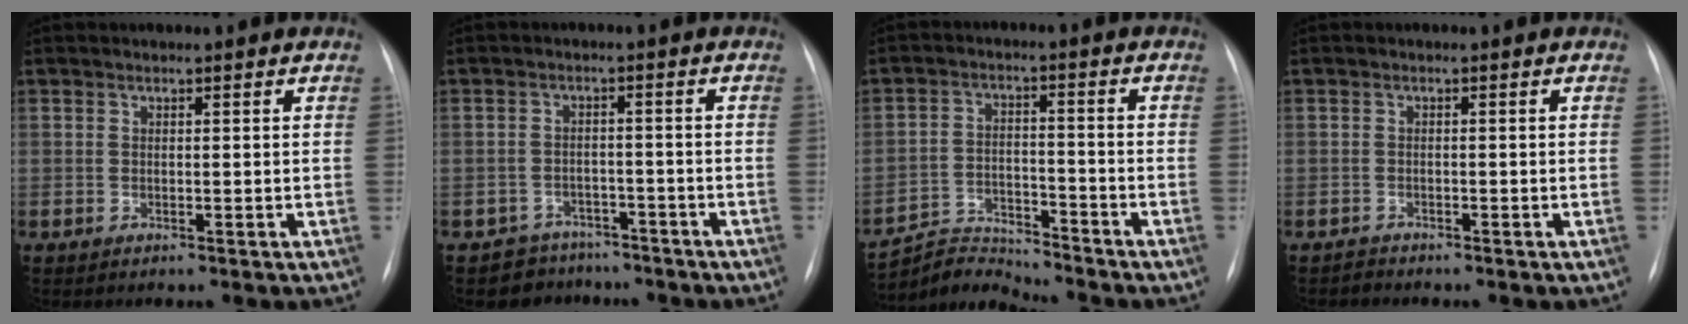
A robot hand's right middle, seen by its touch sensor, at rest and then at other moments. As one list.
[{"total": 5.3, "force": [-4.1, 3.2, -0.6], "torque": [0.012, 0.019, -0.059]}, {"total": 6.9, "force": [-6.7, -0.4, -1.7], "torque": [0.017, 0.009, -0.116]}, {"total": 0.9, "force": [-0.8, 0.2, -0.3], "torque": [0.001, -0.004, -0.015]}]